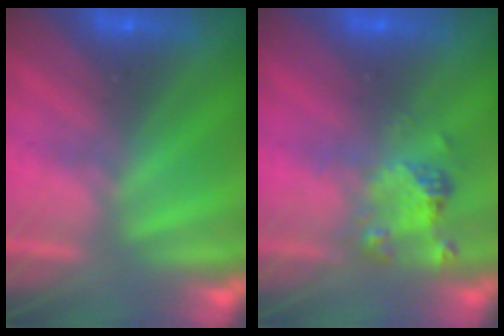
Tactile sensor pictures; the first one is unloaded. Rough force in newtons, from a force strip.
{"total": 2.4}